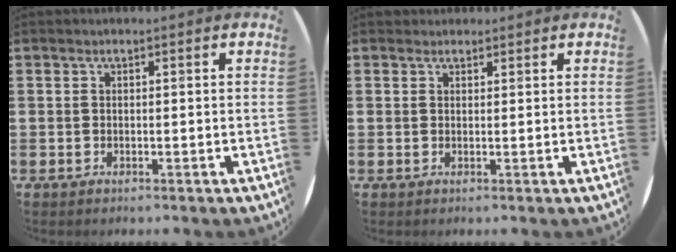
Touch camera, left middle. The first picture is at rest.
{"total": 0.9, "force": [0.8, 0.3, -0.1], "torque": [0.000, 0.003, 0.016]}